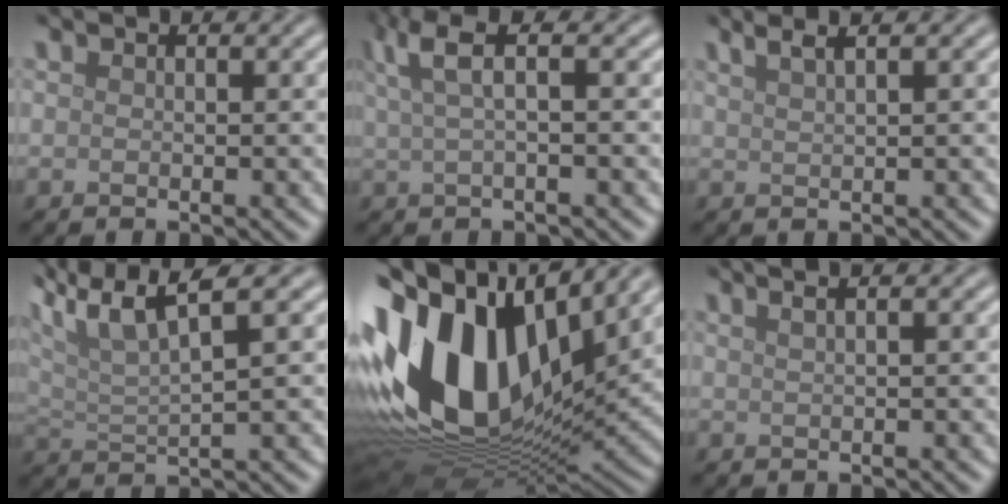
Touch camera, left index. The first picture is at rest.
{"total": 3.9, "force": [1.7, 1.0, 3.4], "torque": [-0.063, 0.010, 0.030]}
{"total": 3.5, "force": [2.3, 1.3, 2.3], "torque": [-0.013, 0.017, 0.008]}
{"total": 7.5, "force": [4.6, 2.0, 5.5], "torque": [-0.111, 0.024, 0.085]}
{"total": 17.4, "force": [4.2, 10.4, 13.3], "torque": [-0.292, 0.024, 0.059]}
{"total": 4.0, "force": [2.2, 2.0, 2.7], "torque": [-0.016, 0.033, -0.001]}